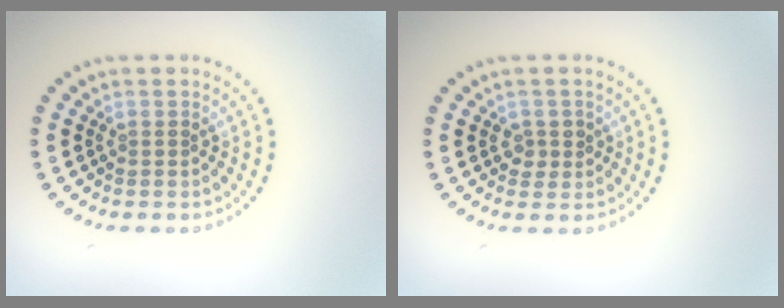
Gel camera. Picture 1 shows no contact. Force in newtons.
{"total": 1.4, "press": 1.3, "slide": 0.7}